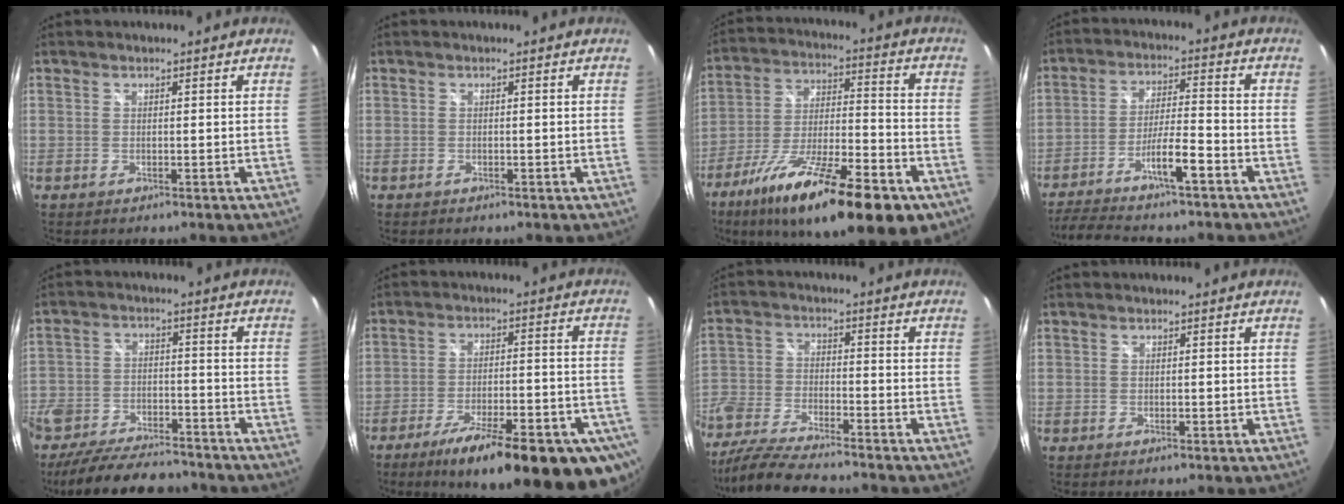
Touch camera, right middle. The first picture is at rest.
{"total": 0.5, "force": [-0.4, 0.3, 0.2], "torque": [-0.003, -0.002, -0.008]}
{"total": 24.8, "force": [-14.9, 6.4, 18.7], "torque": [-0.320, -0.041, -0.239]}
{"total": 11.6, "force": [-9.0, 0.7, 7.3], "torque": [-0.150, 0.001, -0.153]}
{"total": 18.8, "force": [-15.1, 7.1, 8.8], "torque": [-0.190, -0.016, -0.234]}
{"total": 25.1, "force": [-16.3, 6.2, 18.0], "torque": [-0.280, -0.053, -0.222]}
{"total": 14.7, "force": [-12.0, 3.7, 7.6], "torque": [-0.173, -0.032, -0.227]}
{"total": 0.7, "force": [-0.4, 0.3, 0.5], "torque": [-0.008, -0.001, -0.007]}